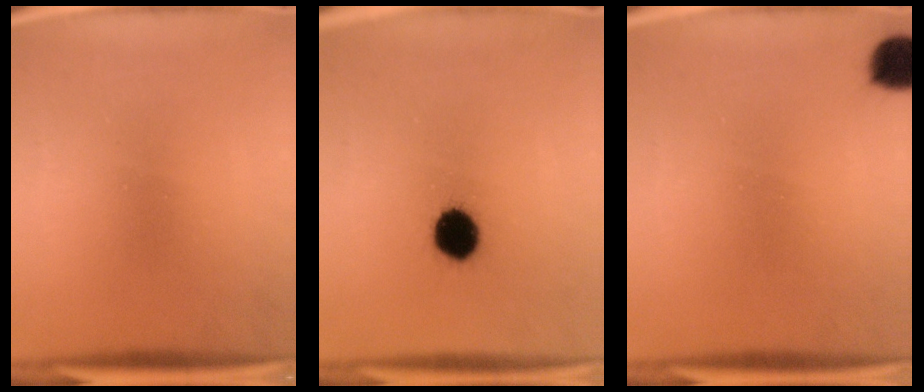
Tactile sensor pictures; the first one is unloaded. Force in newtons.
{"total": 8.2}
{"total": 5.1}